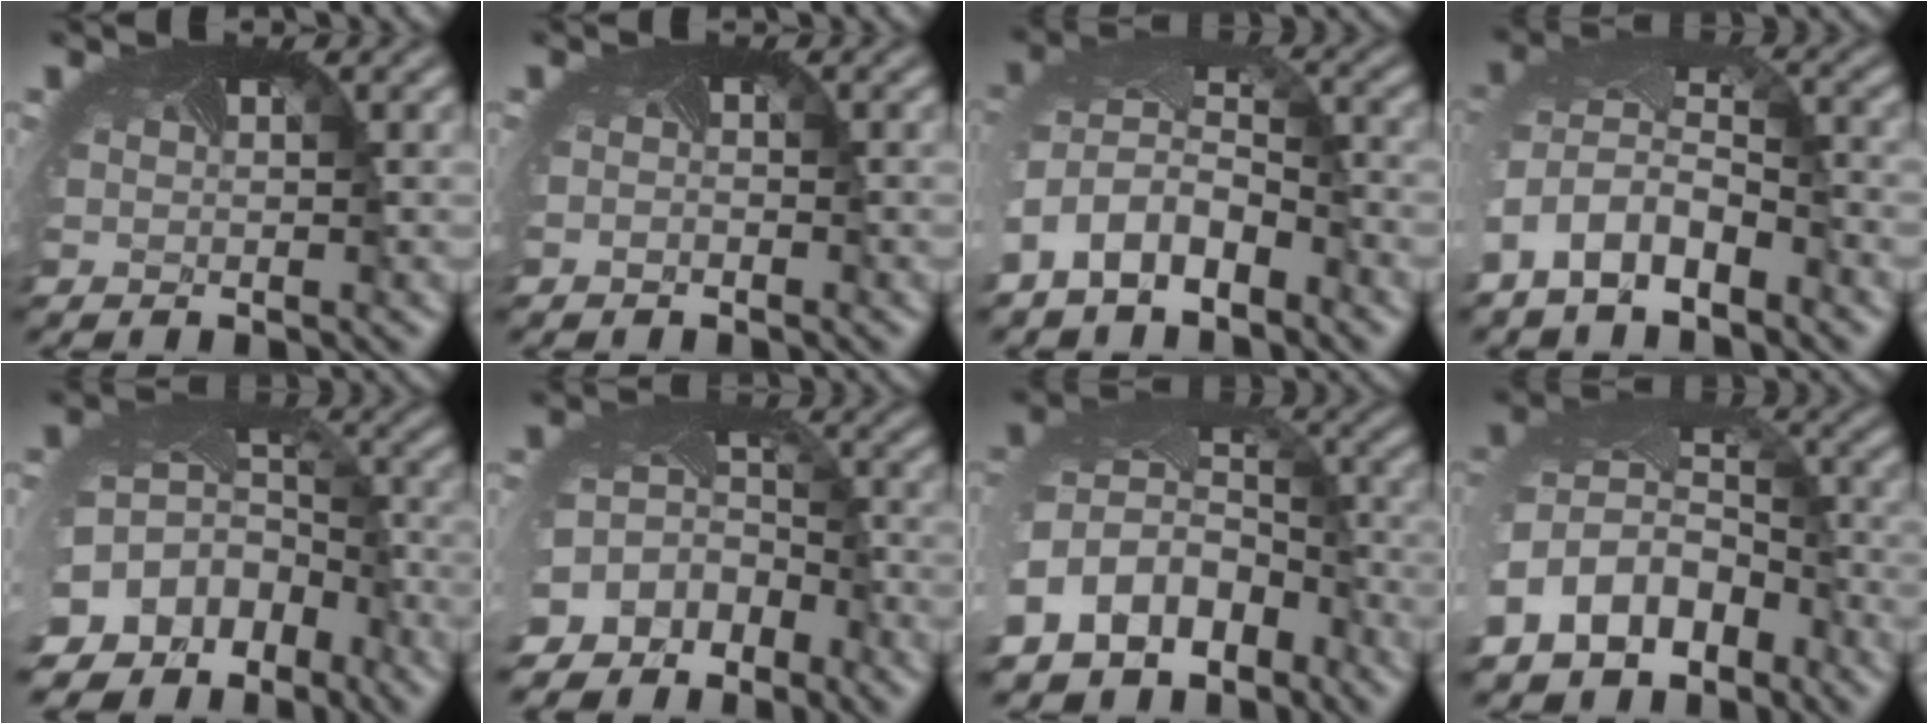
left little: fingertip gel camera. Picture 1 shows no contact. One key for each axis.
{"total": 0.7, "fx": -0.6, "fy": 0.2, "fz": -0.2, "tx": -0.012, "ty": -0.007, "tz": -0.012}
{"total": 6.5, "fx": -3.2, "fy": 4.1, "fz": 3.9, "tx": -0.101, "ty": -0.015, "tz": -0.060}
{"total": 6.2, "fx": -3.3, "fy": 3.4, "fz": 3.9, "tx": -0.100, "ty": -0.014, "tz": -0.062}
{"total": 15.2, "fx": -8.5, "fy": 11.6, "fz": 4.9, "tx": -0.135, "ty": -0.057, "tz": -0.101}
{"total": 9.0, "fx": -6.2, "fy": 6.4, "fz": 1.3, "tx": -0.058, "ty": -0.026, "tz": -0.075}
{"total": 12.7, "fx": -6.0, "fy": 9.9, "fz": 5.1, "tx": -0.154, "ty": -0.034, "tz": -0.092}
{"total": 10.3, "fx": -4.7, "fy": 7.8, "fz": 4.9, "tx": -0.138, "ty": -0.032, "tz": -0.072}